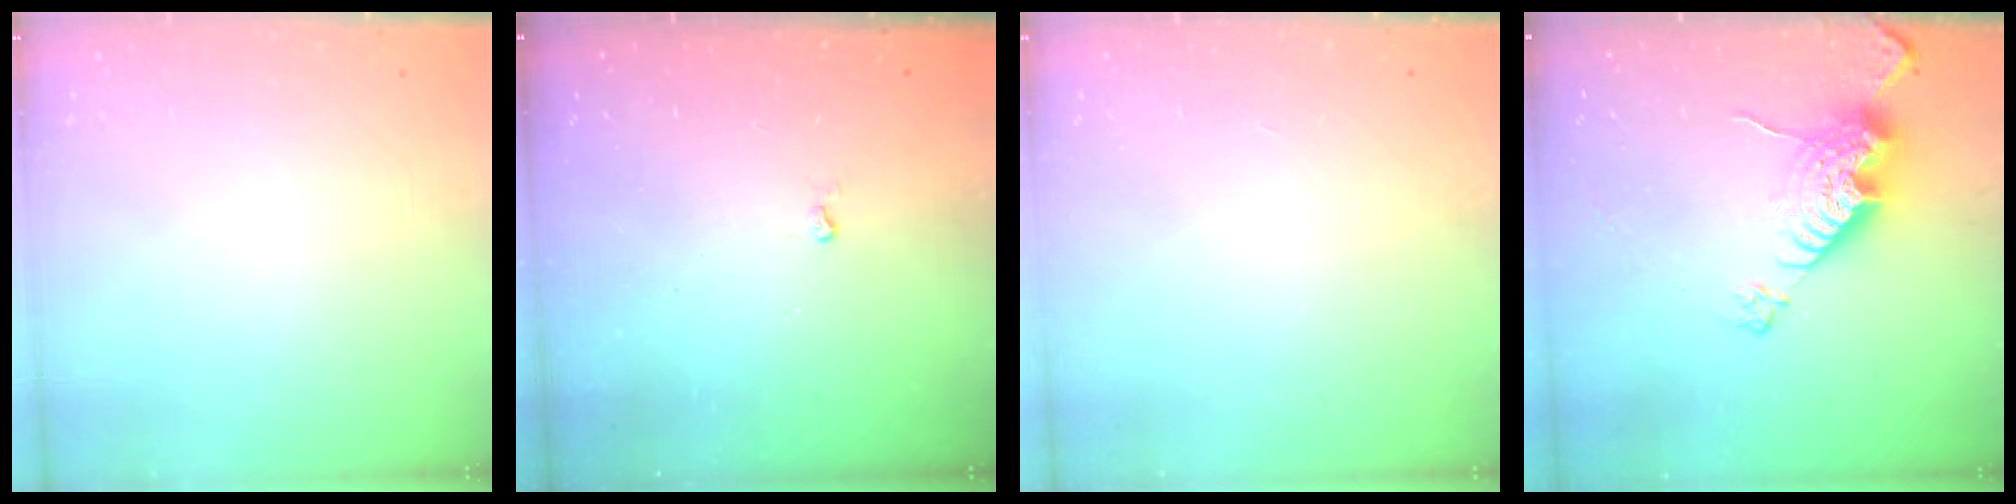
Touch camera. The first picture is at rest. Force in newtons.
{"total": 2.6, "press": 2.6, "slide": 0.4}
{"total": 0.0}
{"total": 14.3, "press": 14.2, "slide": 1.2}